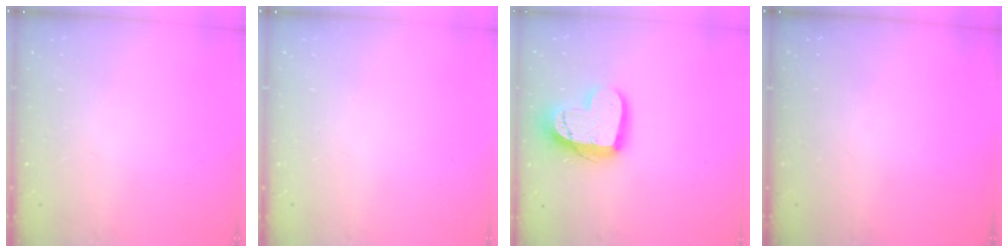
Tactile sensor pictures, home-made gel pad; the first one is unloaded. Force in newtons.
{"total": 0.0}
{"total": 16.1, "press": 16.1, "slide": 1.0}
{"total": 0.0}